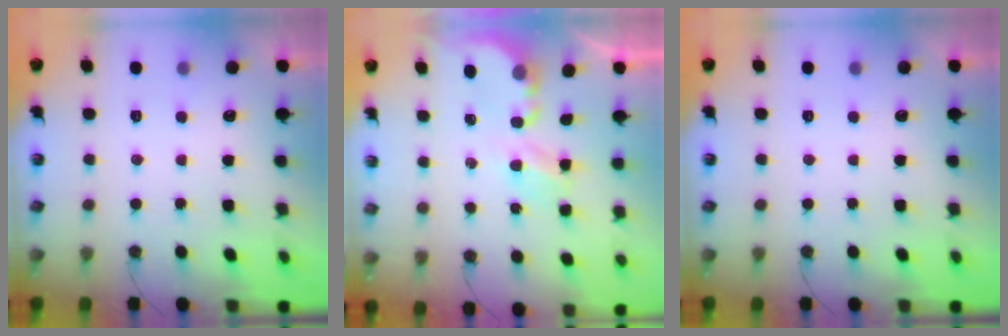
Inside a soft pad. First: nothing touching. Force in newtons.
{"total": 4.0, "press": 4.0, "slide": 0.1}
{"total": 0.0}